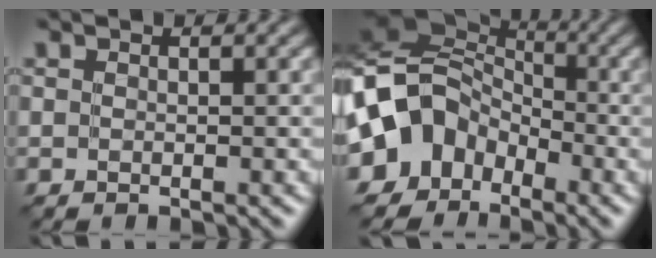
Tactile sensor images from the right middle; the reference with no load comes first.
{"total": 9.1, "force": [-3.7, 7.2, 4.1], "torque": [-0.078, 0.004, -0.092]}